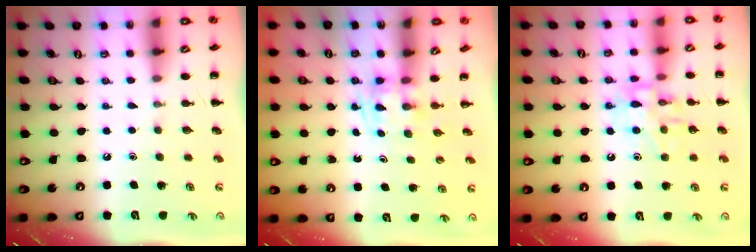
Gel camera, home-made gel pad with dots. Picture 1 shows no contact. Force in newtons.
{"total": 1.2, "press": 1.0, "slide": 0.7}
{"total": 11.8, "press": 11.8, "slide": 1.2}